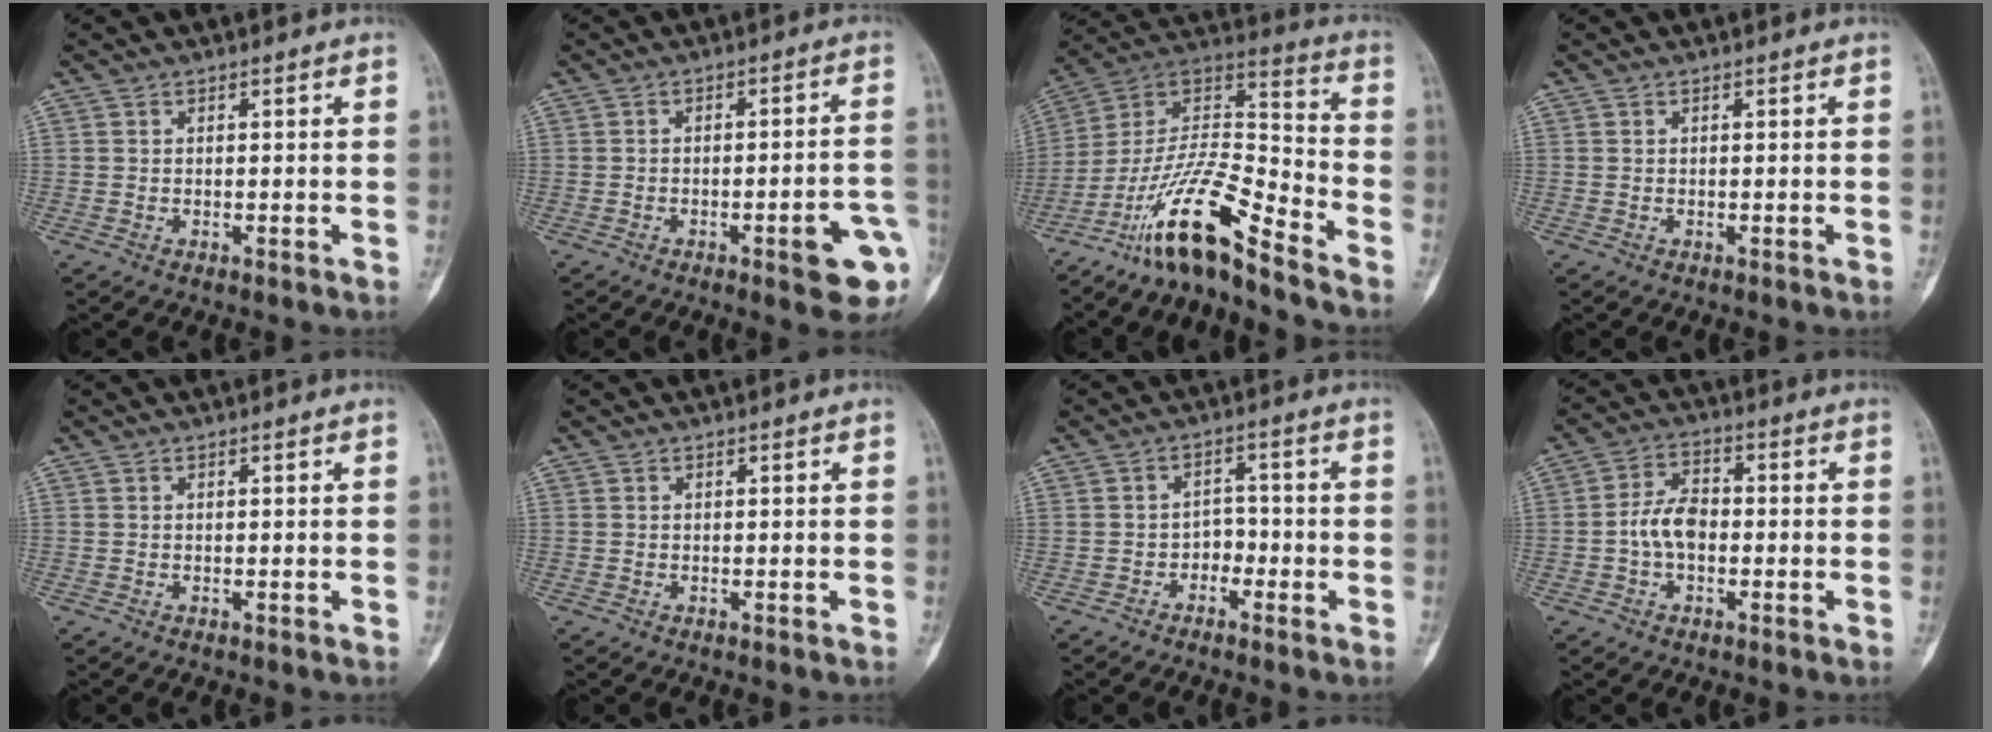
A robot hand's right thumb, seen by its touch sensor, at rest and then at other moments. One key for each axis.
{"total": 10.3, "fx": -4.0, "fy": 2.4, "fz": 9.2, "tx": -0.100, "ty": 0.023, "tz": -0.043}
{"total": 16.9, "fx": -12.4, "fy": 3.2, "fz": 11.1, "tx": -0.207, "ty": 0.099, "tz": -0.228}
{"total": 0.0}
{"total": 0.0}
{"total": 0.0}
{"total": 3.3, "fx": -1.7, "fy": 2.5, "fz": 1.4, "tx": 0.002, "ty": 0.022, "tz": -0.033}
{"total": 6.6, "fx": -1.1, "fy": 4.2, "fz": 4.9, "tx": -0.084, "ty": 0.023, "tz": -0.029}